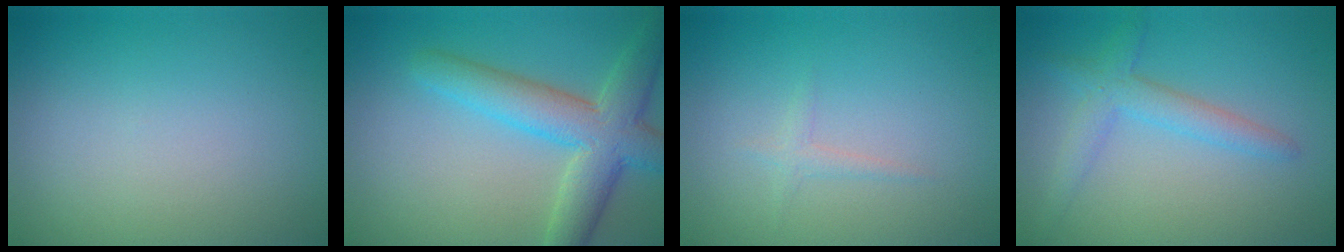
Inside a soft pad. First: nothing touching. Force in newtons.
{"total": 6.3, "press": 6.3, "slide": 0.3}
{"total": 0.8, "press": 0.8, "slide": 0.1}
{"total": 2.7, "press": 2.7, "slide": 0.0}